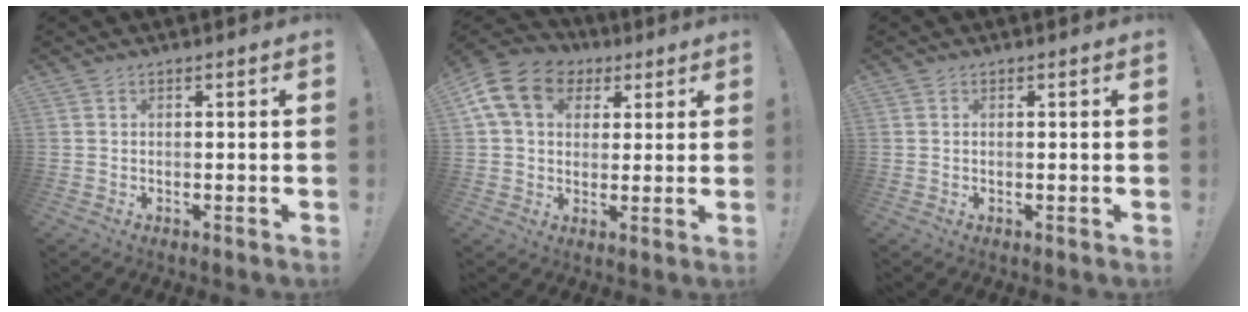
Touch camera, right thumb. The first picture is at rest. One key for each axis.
{"total": 15.3, "fx": 4.9, "fy": 11.7, "fz": 8.6, "tx": -0.140, "ty": -0.003, "tz": 0.098}
{"total": 0.0}